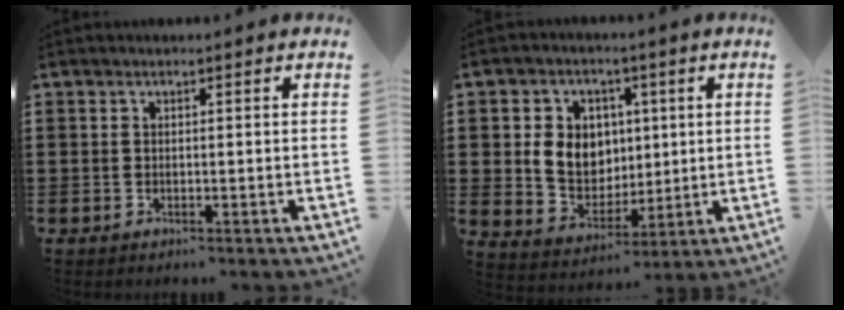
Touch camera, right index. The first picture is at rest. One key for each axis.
{"total": 8.0, "fx": 1.7, "fy": 7.4, "fz": 2.5, "tx": -0.068, "ty": 0.010, "tz": 0.033}